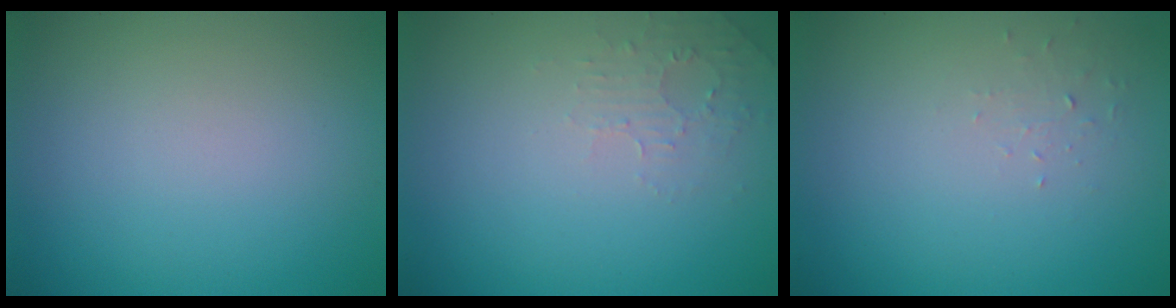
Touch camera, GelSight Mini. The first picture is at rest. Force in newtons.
{"total": 1.6, "press": 1.6, "slide": 0.4}
{"total": 0.6, "press": 0.3, "slide": 0.6}